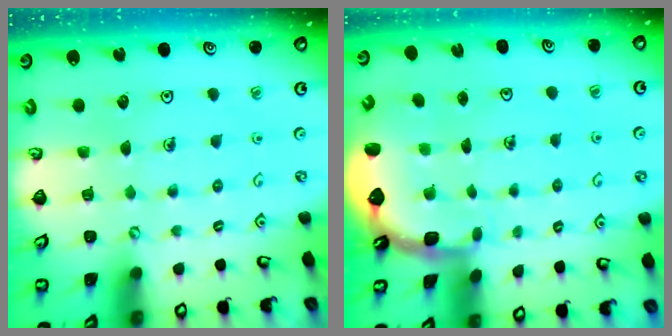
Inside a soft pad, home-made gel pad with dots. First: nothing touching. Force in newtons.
{"total": 2.3, "press": 1.7, "slide": 1.6}